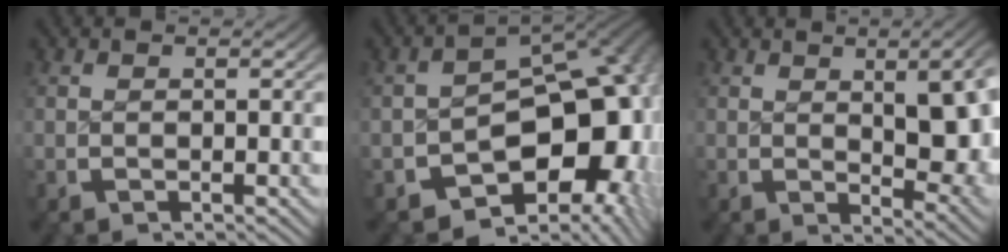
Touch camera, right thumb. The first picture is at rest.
{"total": 16.8, "force": [-2.2, 10.9, 12.6], "torque": [-0.185, -0.029, -0.033]}
{"total": 7.8, "force": [0.3, 3.5, 7.0], "torque": [-0.085, -0.015, 0.018]}